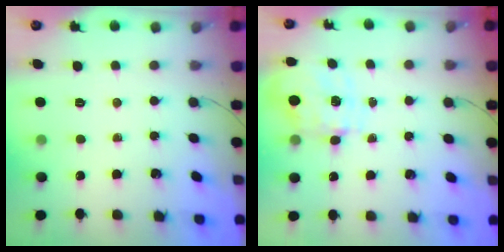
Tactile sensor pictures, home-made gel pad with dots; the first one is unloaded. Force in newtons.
{"total": 3.6, "press": 3.4, "slide": 1.0}